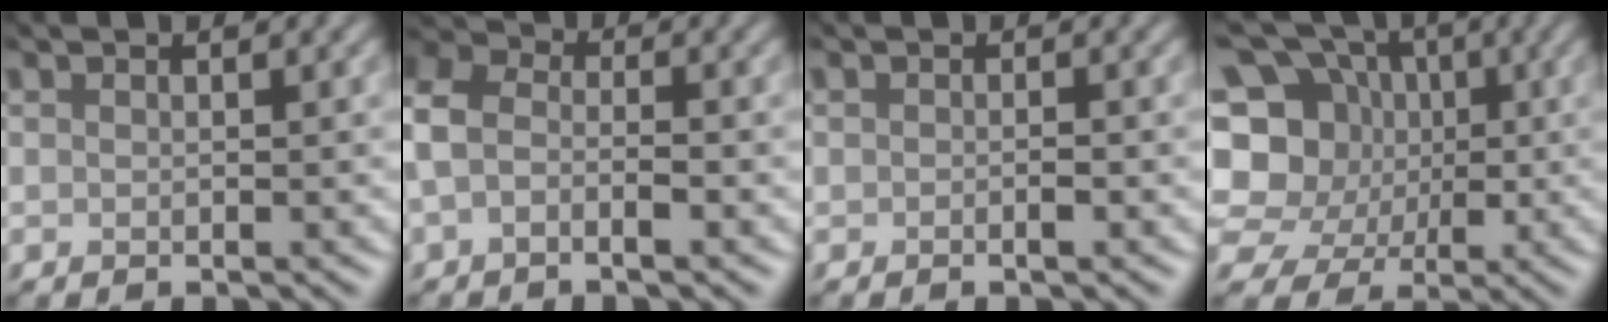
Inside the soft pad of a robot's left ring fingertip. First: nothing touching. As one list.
[{"total": 4.6, "force": [-1.6, 3.0, 3.0], "torque": [-0.080, 0.000, -0.036]}, {"total": 0.6, "force": [-0.6, 0.1, 0.2], "torque": [-0.011, -0.005, -0.004]}, {"total": 10.0, "force": [-0.6, 8.8, 4.8], "torque": [-0.095, 0.025, -0.034]}]